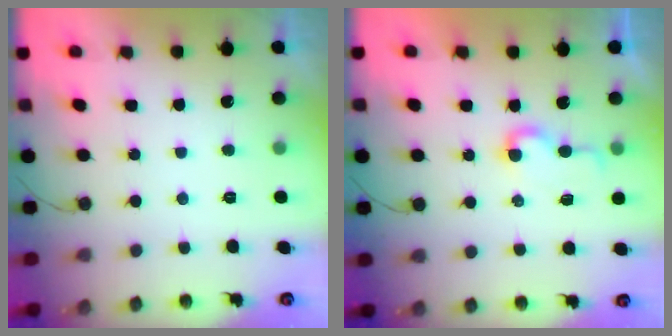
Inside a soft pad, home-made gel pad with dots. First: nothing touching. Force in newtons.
{"total": 4.4, "press": 4.4, "slide": 0.5}